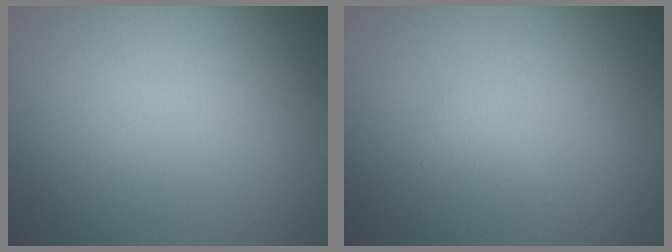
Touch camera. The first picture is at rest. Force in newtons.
{"total": 0.8, "press": 0.8, "slide": 0.1}